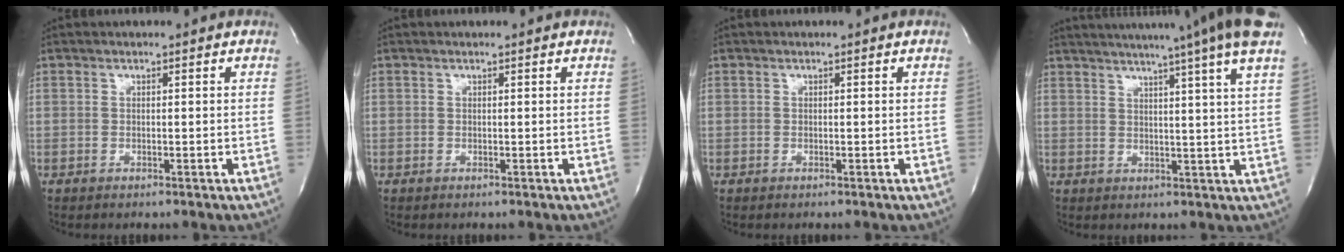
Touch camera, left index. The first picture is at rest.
{"total": 0.0}
{"total": 0.0}
{"total": 18.8, "force": [14.8, -1.9, 11.4], "torque": [-0.182, -0.012, 0.180]}